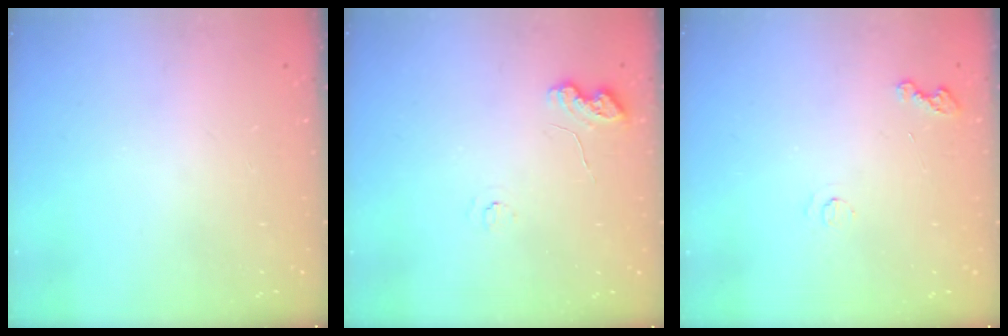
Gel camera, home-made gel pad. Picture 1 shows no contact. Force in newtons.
{"total": 4.6, "press": 4.5, "slide": 0.9}
{"total": 4.0, "press": 4.0, "slide": 0.5}